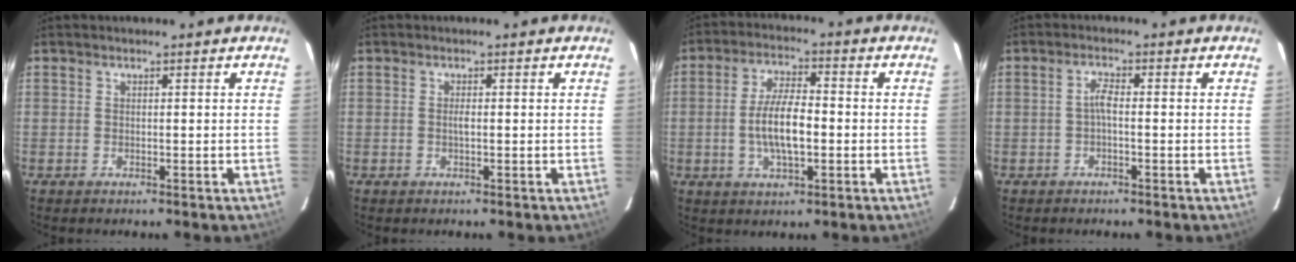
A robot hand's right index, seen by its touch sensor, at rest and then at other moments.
{"total": 0.9, "force": [-0.1, 0.2, 0.9], "torque": [-0.017, 0.001, -0.003]}
{"total": 8.7, "force": [-1.4, 3.1, 8.0], "torque": [-0.156, 0.003, -0.025]}
{"total": 1.9, "force": [-0.6, 0.4, 1.8], "torque": [-0.037, 0.007, -0.013]}